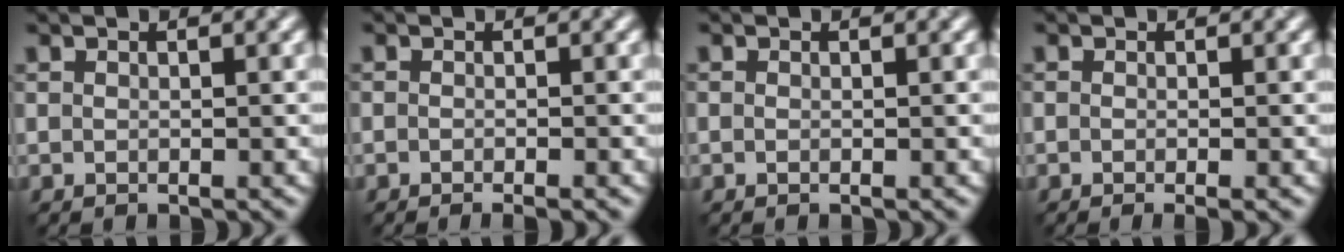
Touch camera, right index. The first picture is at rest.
{"total": 1.6, "force": [-0.9, 0.5, 1.3], "torque": [-0.007, 0.000, -0.014]}
{"total": 0.0}
{"total": 1.5, "force": [-0.6, 0.3, 1.3], "torque": [-0.012, 0.000, -0.010]}